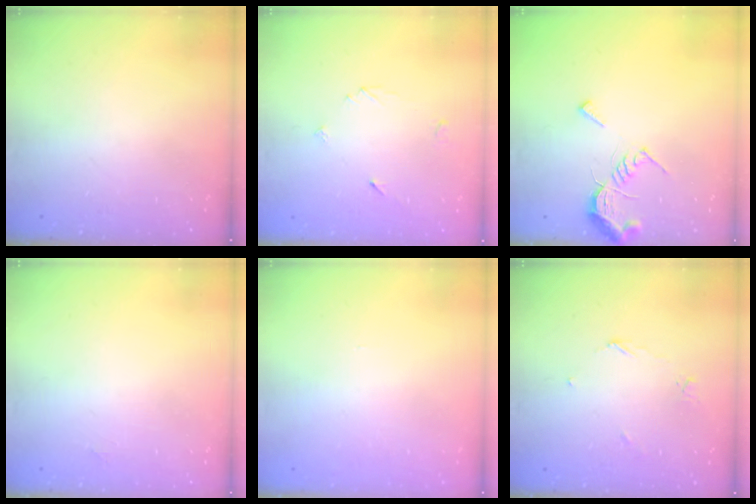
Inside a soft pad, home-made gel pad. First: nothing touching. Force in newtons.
{"total": 2.3, "press": 2.3, "slide": 0.2}
{"total": 8.3, "press": 8.3, "slide": 0.2}
{"total": 2.0, "press": 2.0, "slide": 0.2}
{"total": 0.5, "press": 0.5, "slide": 0.2}
{"total": 3.5, "press": 3.5, "slide": 0.5}